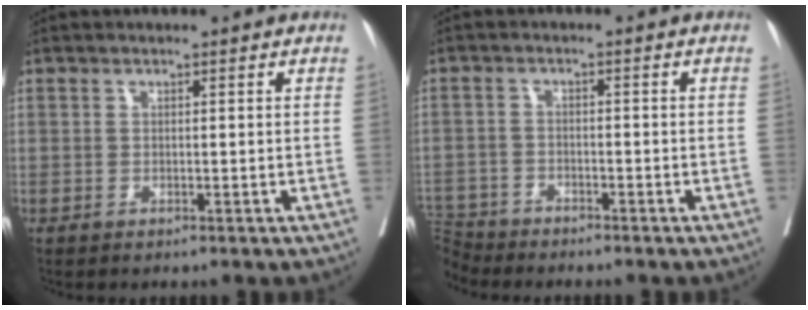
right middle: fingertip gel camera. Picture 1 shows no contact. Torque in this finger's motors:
{"motor_torque": [0.99, -1.15, 0.18, -0.13]}